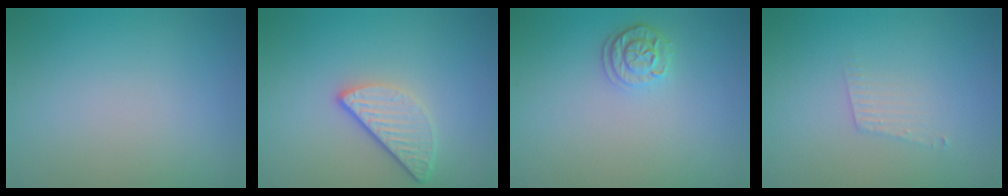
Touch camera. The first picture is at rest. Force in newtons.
{"total": 3.2, "press": 2.6, "slide": 1.9}
{"total": 2.1, "press": 1.9, "slide": 0.9}
{"total": 1.3, "press": 1.3, "slide": 0.1}